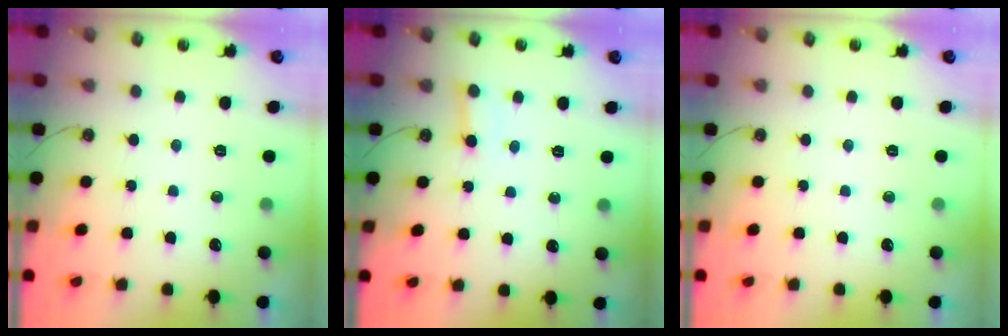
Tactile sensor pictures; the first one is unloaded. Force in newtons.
{"total": 2.9, "press": 2.9, "slide": 0.2}
{"total": 0.0}